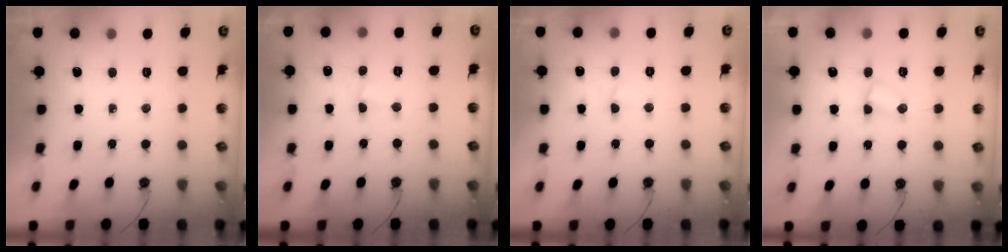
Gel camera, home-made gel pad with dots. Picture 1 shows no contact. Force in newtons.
{"total": 3.1, "press": 1.6, "slide": 2.6}
{"total": 2.1, "press": 2.1, "slide": 0.5}
{"total": 3.2, "press": 3.2, "slide": 0.4}